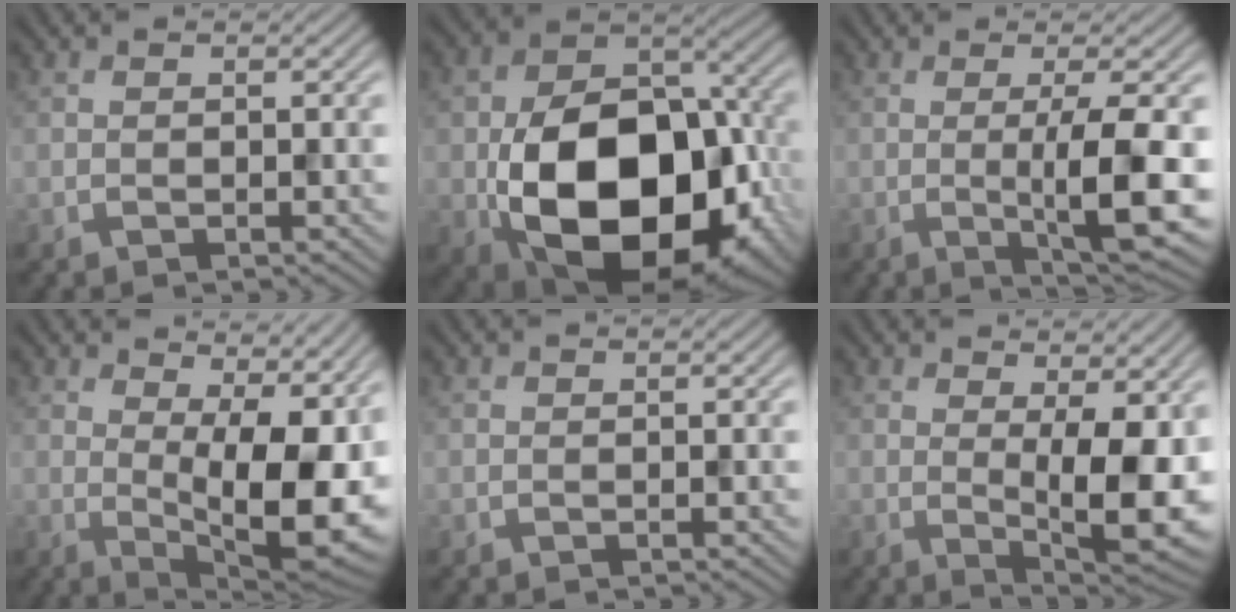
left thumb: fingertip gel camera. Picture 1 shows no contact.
{"total": 18.2, "force": [-5.1, 12.1, 12.5], "torque": [-0.207, -0.048, -0.073]}
{"total": 8.1, "force": [-0.9, 1.3, 7.9], "torque": [-0.127, 0.001, -0.012]}
{"total": 12.5, "force": [2.0, 4.7, 11.4], "torque": [-0.159, 0.007, 0.034]}
{"total": 0.0}
{"total": 9.6, "force": [0.7, 3.0, 9.1], "torque": [-0.125, -0.007, 0.010]}